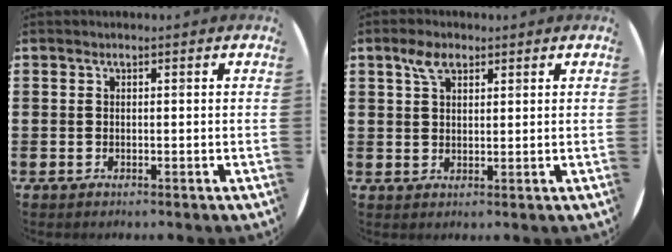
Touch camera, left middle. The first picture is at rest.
{"total": 3.6, "force": [2.4, 1.9, 2.0], "torque": [-0.037, 0.005, 0.041]}